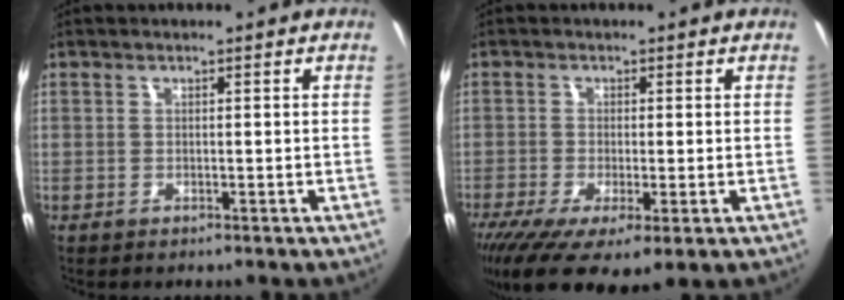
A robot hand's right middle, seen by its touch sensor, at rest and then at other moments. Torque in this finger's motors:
{"motor_torque": [1.36, -0.78, 0.38, 0.21]}